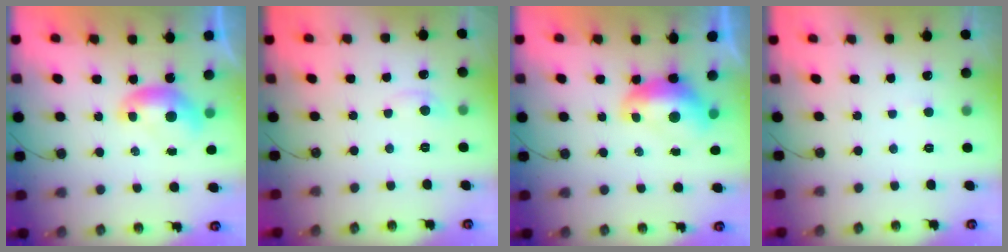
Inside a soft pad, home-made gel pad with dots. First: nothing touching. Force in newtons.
{"total": 0.8, "press": 0.3, "slide": 0.7}
{"total": 1.7, "press": 1.6, "slide": 0.6}
{"total": 2.4, "press": 2.4, "slide": 0.4}